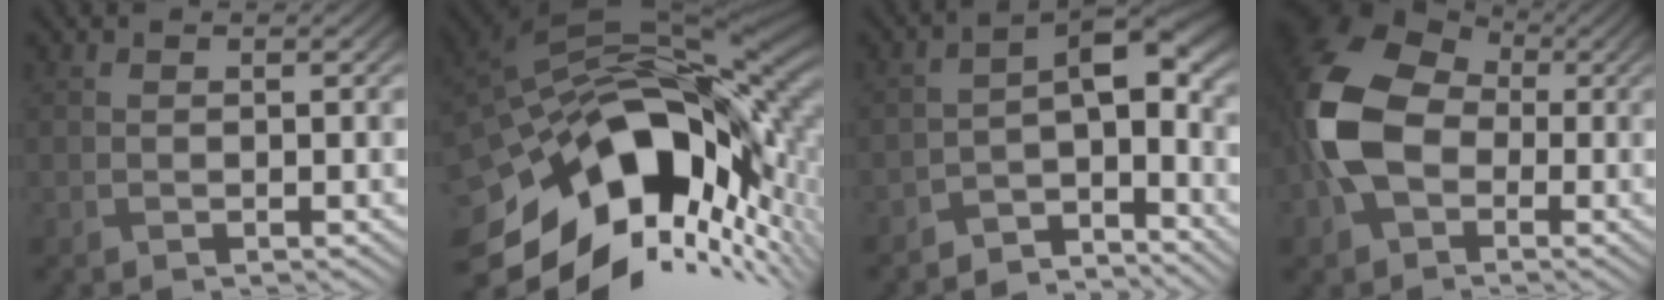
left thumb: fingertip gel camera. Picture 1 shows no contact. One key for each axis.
{"total": 17.2, "fx": -6.4, "fy": 10.1, "fz": 12.5, "tx": -0.242, "ty": -0.038, "tz": -0.094}
{"total": 7.2, "fx": -4.9, "fy": 2.9, "fz": 4.4, "tx": -0.050, "ty": -0.002, "tz": -0.095}
{"total": 12.3, "fx": -1.0, "fy": 8.9, "fz": 8.4, "tx": -0.216, "ty": -0.002, "tz": -0.031}